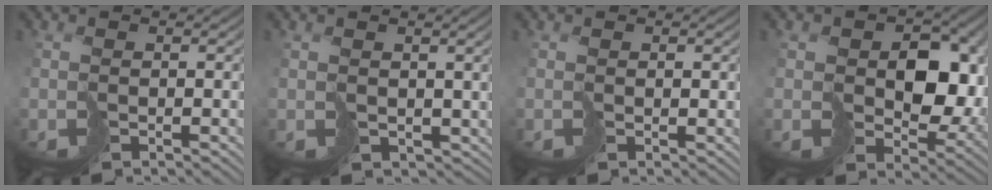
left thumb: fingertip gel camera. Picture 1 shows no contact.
{"total": 3.3, "force": [1.0, 2.7, 1.6], "torque": [-0.048, -0.015, 0.020]}
{"total": 0.7, "force": [0.6, 0.2, -0.1], "torque": [0.007, 0.002, 0.016]}
{"total": 10.0, "force": [1.6, 7.3, 6.8], "torque": [-0.114, -0.012, 0.037]}